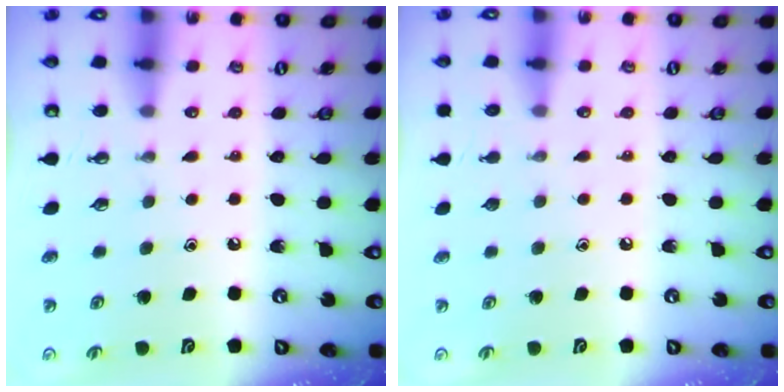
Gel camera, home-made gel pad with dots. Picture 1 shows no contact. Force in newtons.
{"total": 0.0}